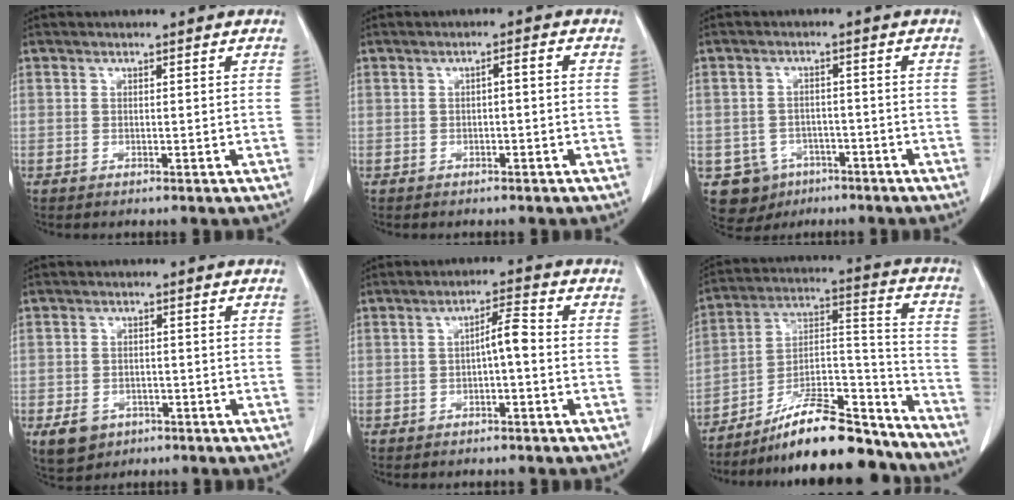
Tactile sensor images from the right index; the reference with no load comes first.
{"total": 1.4, "force": [-0.2, 0.3, 1.4], "torque": [-0.022, 0.006, -0.003]}
{"total": 6.8, "force": [-3.4, 5.8, 1.1], "torque": [-0.022, 0.009, -0.043]}
{"total": 4.8, "force": [-2.5, 3.7, 1.7], "torque": [-0.029, 0.003, -0.031]}
{"total": 3.6, "force": [-0.6, 0.5, 3.5], "torque": [-0.054, 0.012, -0.010]}
{"total": 21.4, "force": [-18.4, 3.9, 10.2], "torque": [-0.154, 0.033, -0.300]}